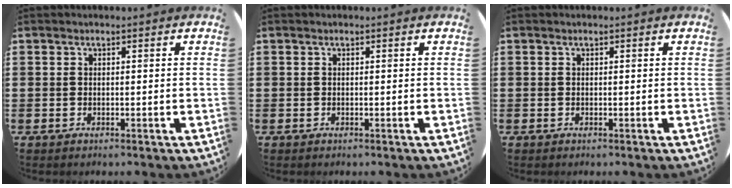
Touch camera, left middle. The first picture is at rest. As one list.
[{"total": 0.0}, {"total": 0.0}]